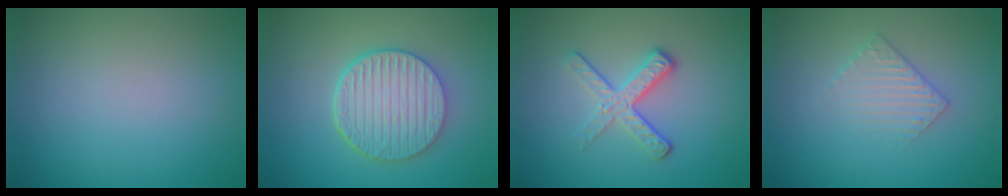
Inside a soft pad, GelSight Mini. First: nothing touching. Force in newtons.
{"total": 6.0, "press": 4.7, "slide": 3.6}
{"total": 3.5, "press": 2.4, "slide": 2.5}
{"total": 2.2, "press": 2.2, "slide": 0.5}